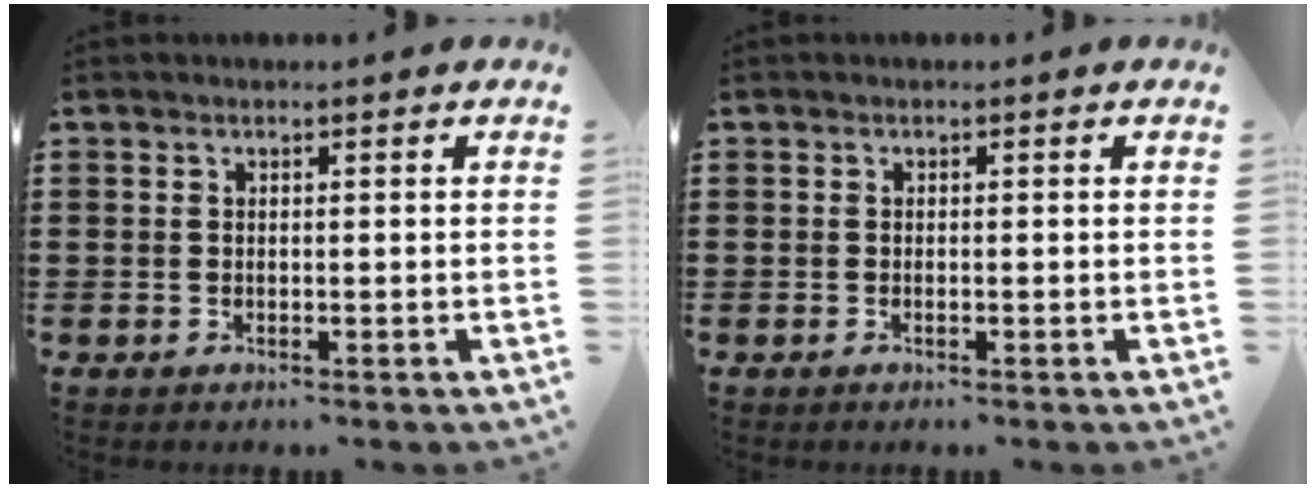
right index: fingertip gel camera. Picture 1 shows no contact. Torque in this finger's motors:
{"motor_torque": [-0.43, 0.61, -0.02, -0.01]}